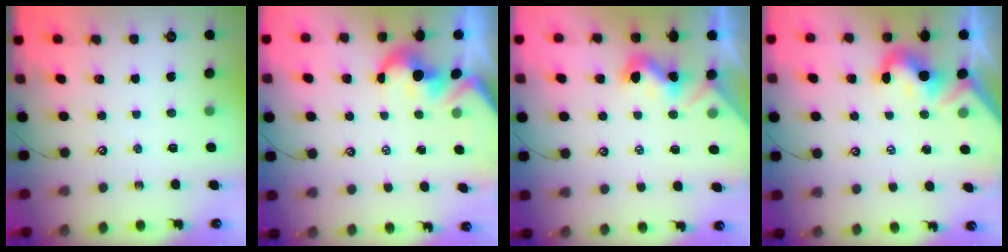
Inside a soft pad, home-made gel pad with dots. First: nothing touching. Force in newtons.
{"total": 2.1, "press": 1.9, "slide": 0.8}
{"total": 1.3, "press": 1.3, "slide": 0.3}
{"total": 4.4, "press": 4.3, "slide": 0.9}